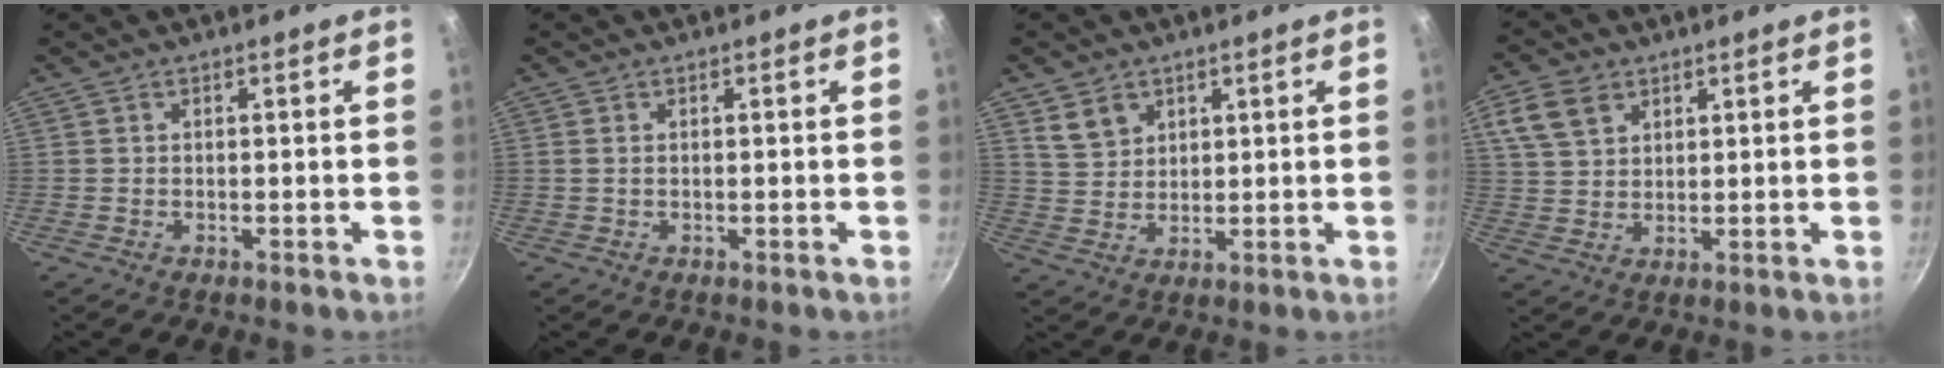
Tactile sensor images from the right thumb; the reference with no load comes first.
{"total": 0.7, "force": [0.2, 0.4, 0.6], "torque": [-0.012, 0.000, 0.002]}
{"total": 5.5, "force": [2.9, 4.2, 2.2], "torque": [-0.021, -0.006, 0.060]}
{"total": 7.7, "force": [3.8, 5.3, 4.0], "torque": [-0.066, 0.001, 0.074]}